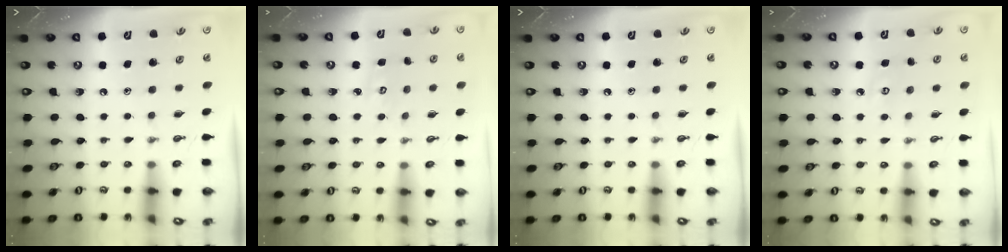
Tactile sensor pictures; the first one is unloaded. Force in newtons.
{"total": 3.1, "press": 3.1, "slide": 0.2}
{"total": 0.0}
{"total": 5.5, "press": 5.5, "slide": 0.6}